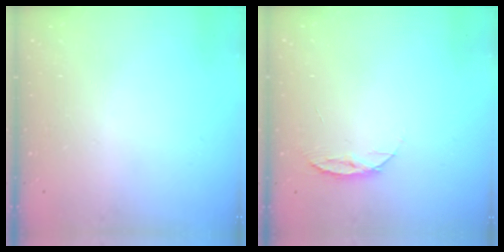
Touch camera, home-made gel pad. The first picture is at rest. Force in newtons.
{"total": 4.4, "press": 4.3, "slide": 0.5}